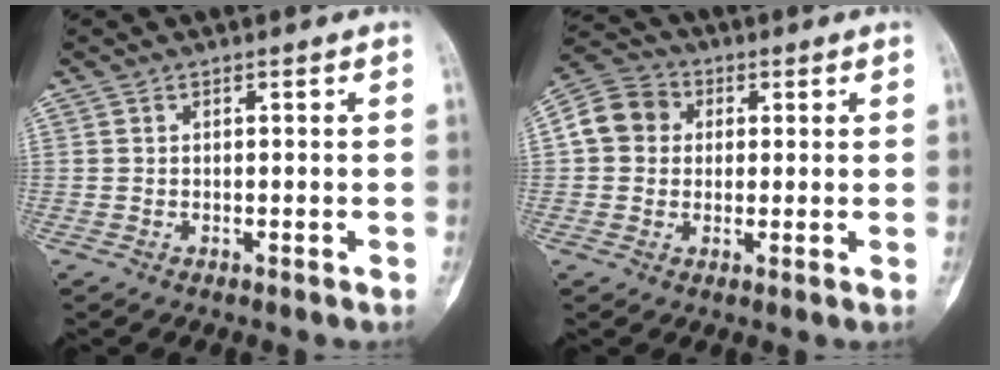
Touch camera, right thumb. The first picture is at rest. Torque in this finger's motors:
{"motor_torque": [1.00, 1.33, 0.27, -0.34, 0.04]}